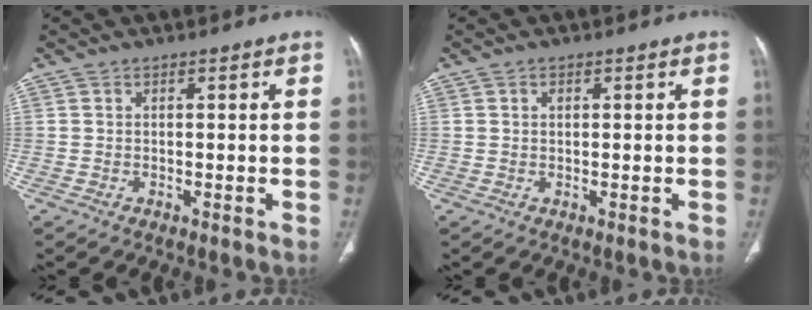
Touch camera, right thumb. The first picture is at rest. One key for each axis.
{"total": 1.0, "fx": 0.3, "fy": 0.7, "fz": 0.6, "tx": -0.006, "ty": 0.000, "tz": 0.006}